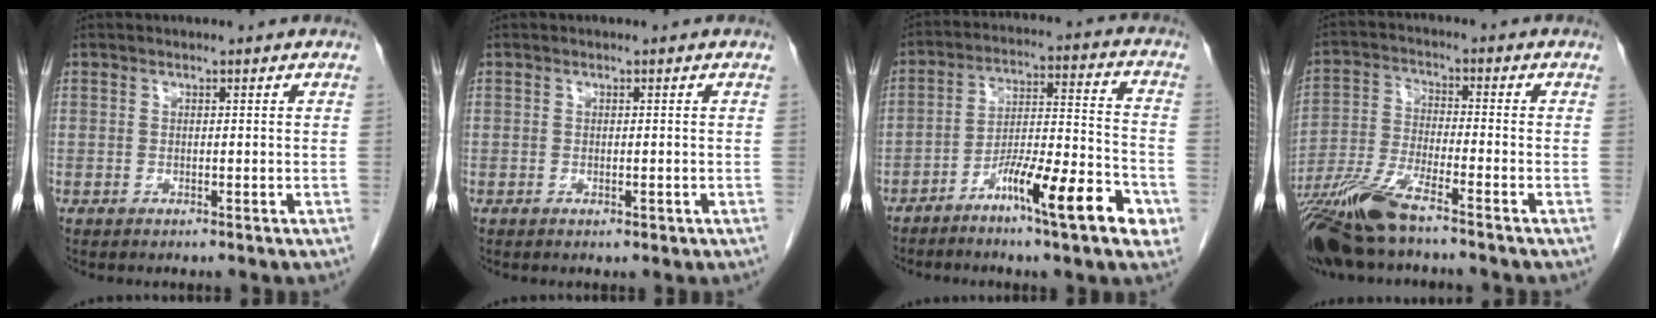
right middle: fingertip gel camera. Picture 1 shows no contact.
{"total": 0.9, "force": [-0.4, 0.4, 0.7], "torque": [-0.009, -0.002, -0.002]}
{"total": 13.4, "force": [-7.0, 1.1, 11.4], "torque": [-0.174, 0.006, -0.116]}
{"total": 10.7, "force": [-8.2, 1.1, 6.8], "torque": [-0.141, -0.027, -0.156]}